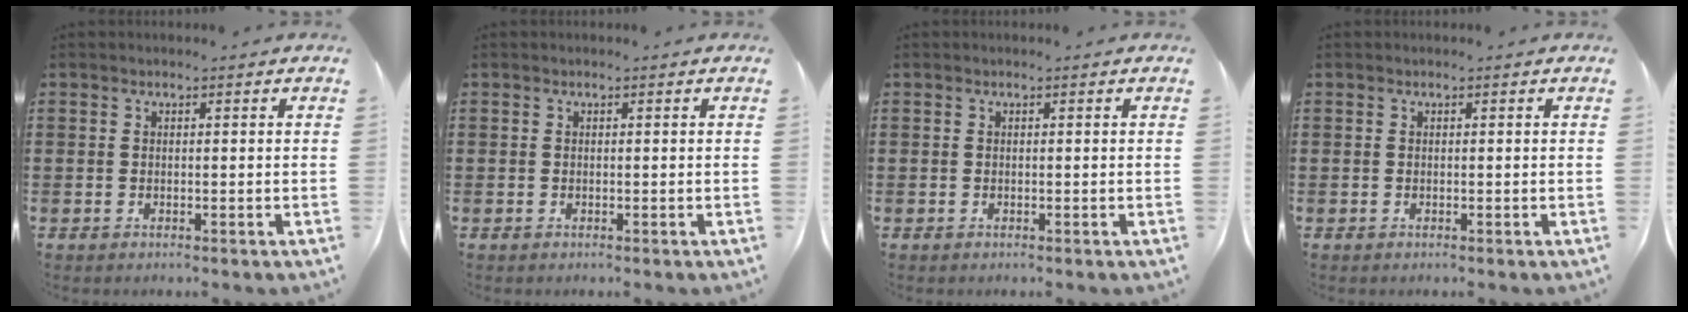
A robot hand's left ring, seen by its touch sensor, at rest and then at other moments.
{"total": 0.0}
{"total": 0.0}
{"total": 0.0}